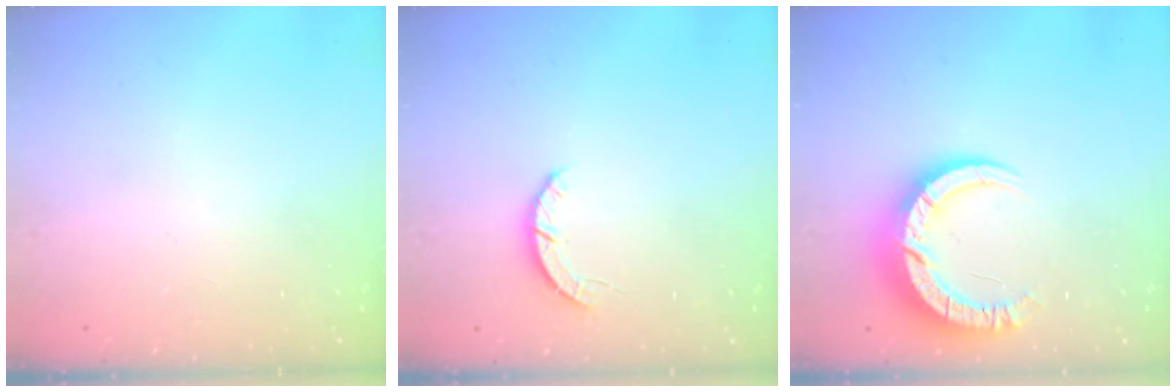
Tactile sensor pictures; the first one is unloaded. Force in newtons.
{"total": 2.8, "press": 2.8, "slide": 0.4}
{"total": 10.0, "press": 10.0, "slide": 1.1}